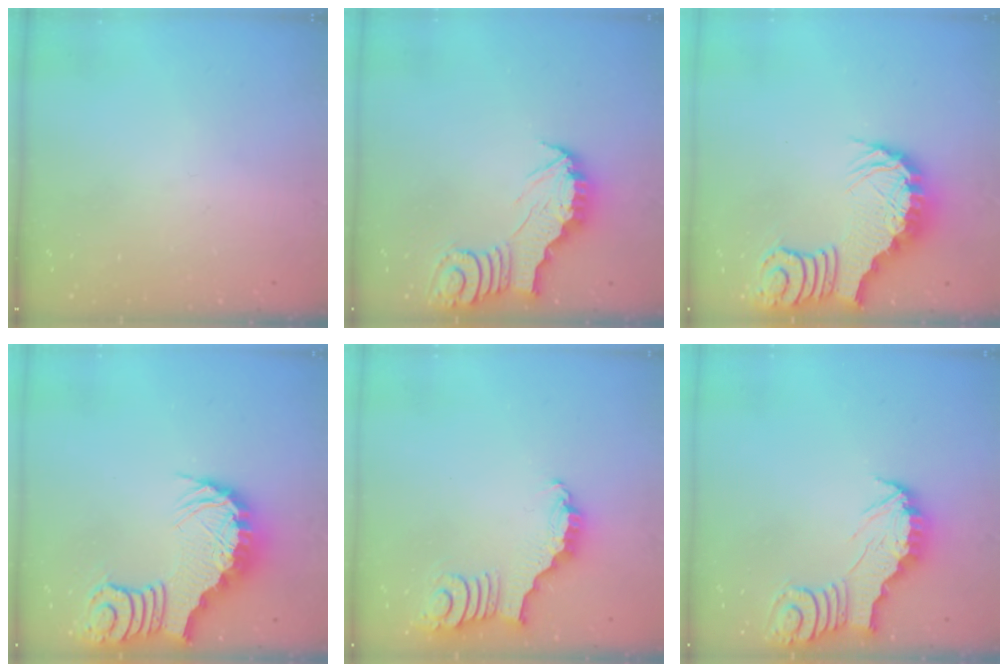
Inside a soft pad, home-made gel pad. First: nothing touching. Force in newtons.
{"total": 3.4, "press": 3.4, "slide": 0.3}
{"total": 3.2, "press": 3.1, "slide": 0.7}
{"total": 3.8, "press": 3.7, "slide": 0.7}
{"total": 2.2, "press": 2.2, "slide": 0.3}
{"total": 2.9, "press": 2.9, "slide": 0.3}